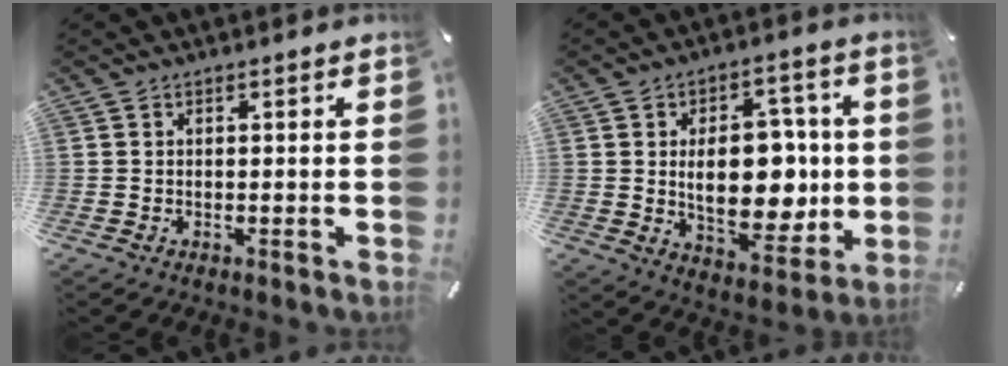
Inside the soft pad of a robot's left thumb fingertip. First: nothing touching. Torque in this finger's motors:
{"motor_torque": [1.02, 1.68, 0.98, -0.14, 0.43]}